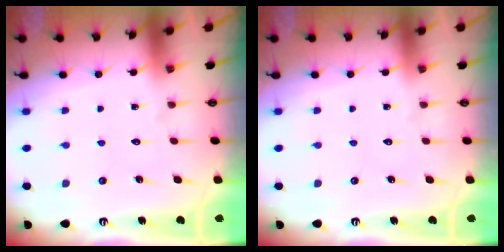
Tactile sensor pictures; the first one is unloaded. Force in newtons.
{"total": 0.0}